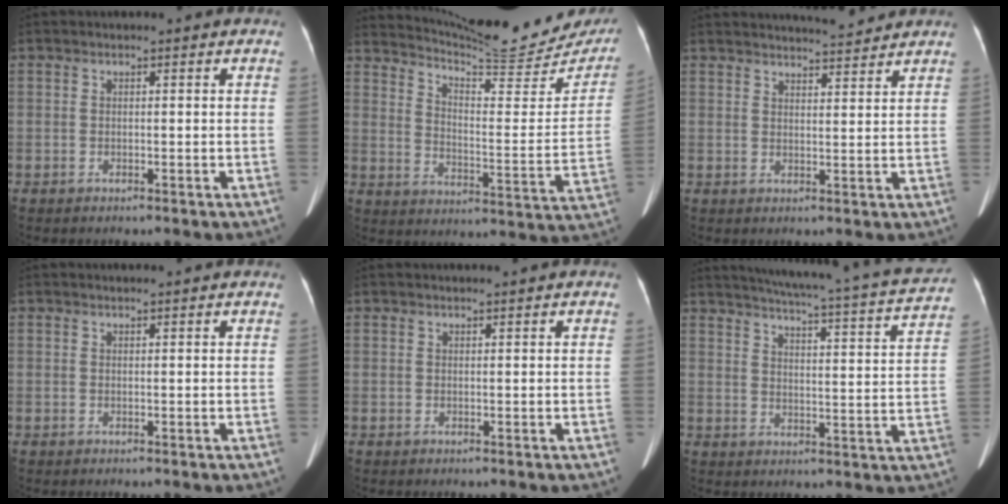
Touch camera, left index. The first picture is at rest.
{"total": 21.3, "force": [20.1, 2.2, 6.7], "torque": [-0.102, -0.077, 0.260]}
{"total": 6.9, "force": [6.7, 0.3, 1.7], "torque": [-0.030, 0.007, 0.087]}
{"total": 2.0, "force": [1.8, -0.1, 0.7], "torque": [-0.012, 0.015, 0.024]}
{"total": 1.1, "force": [1.0, -0.3, 0.4], "torque": [-0.006, 0.009, 0.020]}
{"total": 22.3, "force": [20.0, 1.0, 9.7], "torque": [-0.146, -0.040, 0.241]}